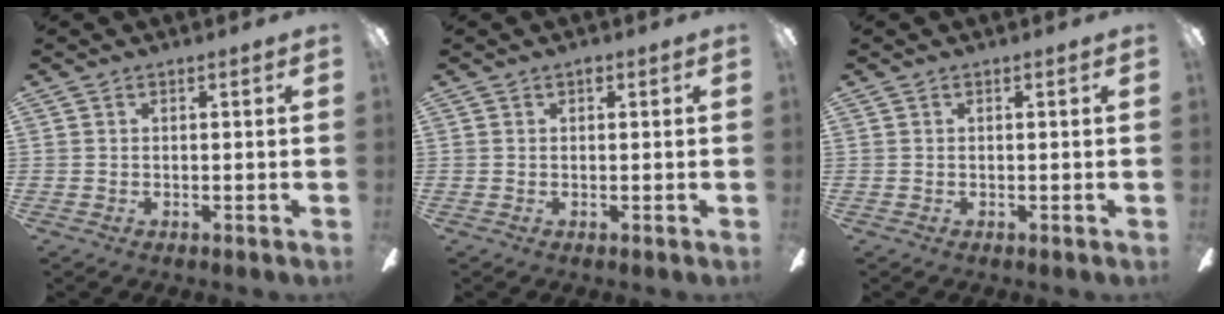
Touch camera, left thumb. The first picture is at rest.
{"total": 0.9, "force": [0.3, 0.5, 0.6], "torque": [-0.012, 0.004, 0.005]}
{"total": 0.0}